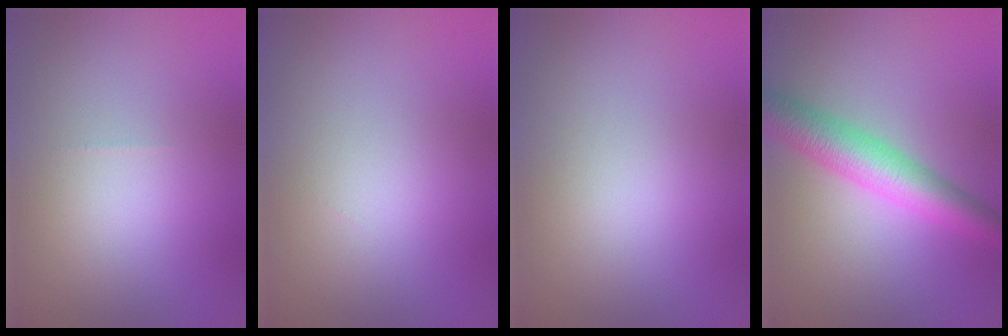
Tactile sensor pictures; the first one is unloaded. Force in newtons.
{"total": 0.0}
{"total": 0.0}
{"total": 5.4, "press": 5.4, "slide": 0.0}